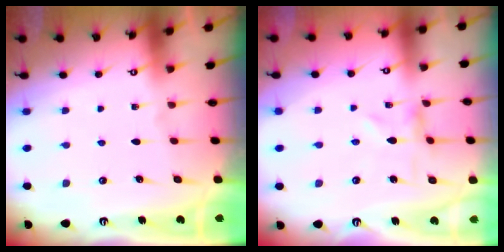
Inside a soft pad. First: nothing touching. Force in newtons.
{"total": 0.7, "press": 0.7, "slide": 0.2}